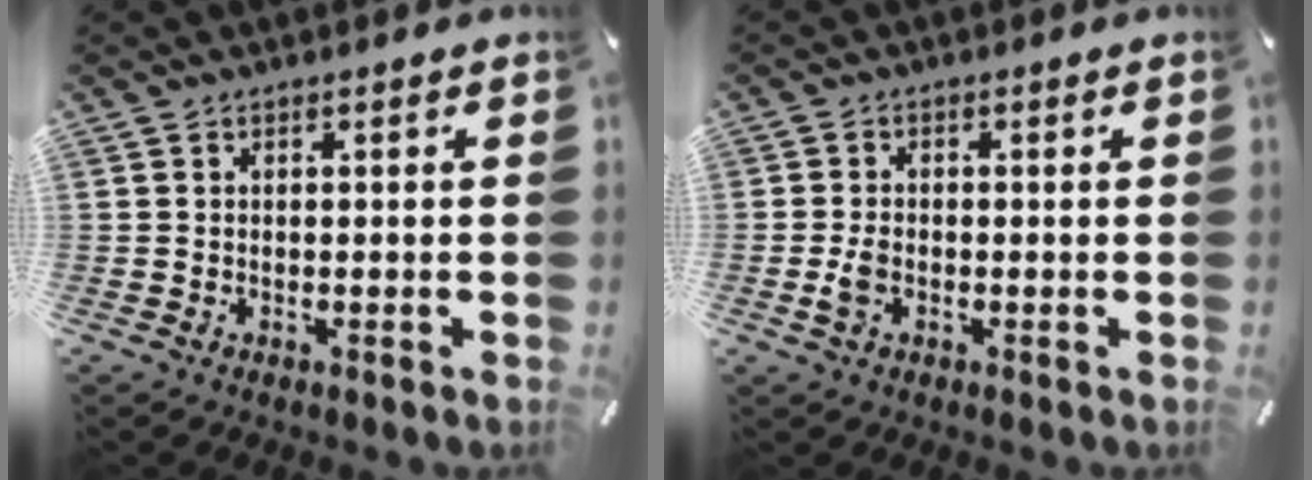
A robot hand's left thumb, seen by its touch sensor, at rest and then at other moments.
{"total": 2.9, "force": [-0.7, 1.9, 2.1], "torque": [-0.050, -0.002, -0.014]}